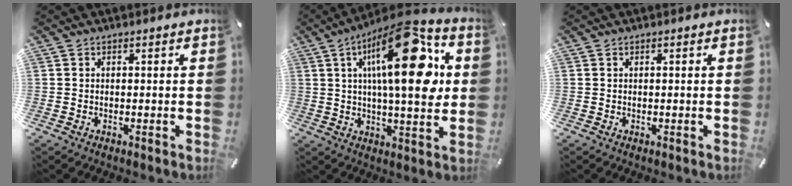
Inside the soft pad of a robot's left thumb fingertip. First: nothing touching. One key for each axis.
{"total": 24.1, "fx": 7.4, "fy": 9.6, "fz": 20.8, "tx": -0.313, "ty": -0.028, "tz": 0.107}
{"total": 0.0}